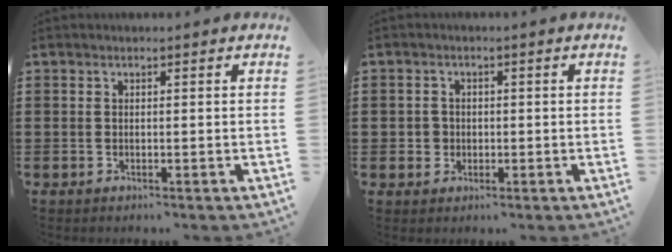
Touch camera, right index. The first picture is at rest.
{"total": 2.3, "force": [-0.4, 2.2, 0.5], "torque": [-0.017, 0.006, -0.010]}